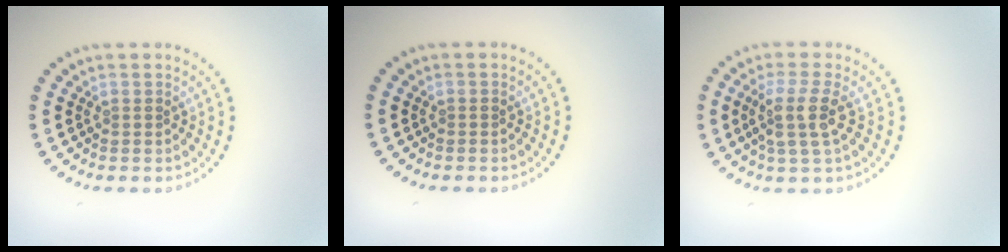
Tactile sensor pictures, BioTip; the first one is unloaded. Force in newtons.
{"total": 0.0}
{"total": 3.0, "press": 2.3, "slide": 2.0}